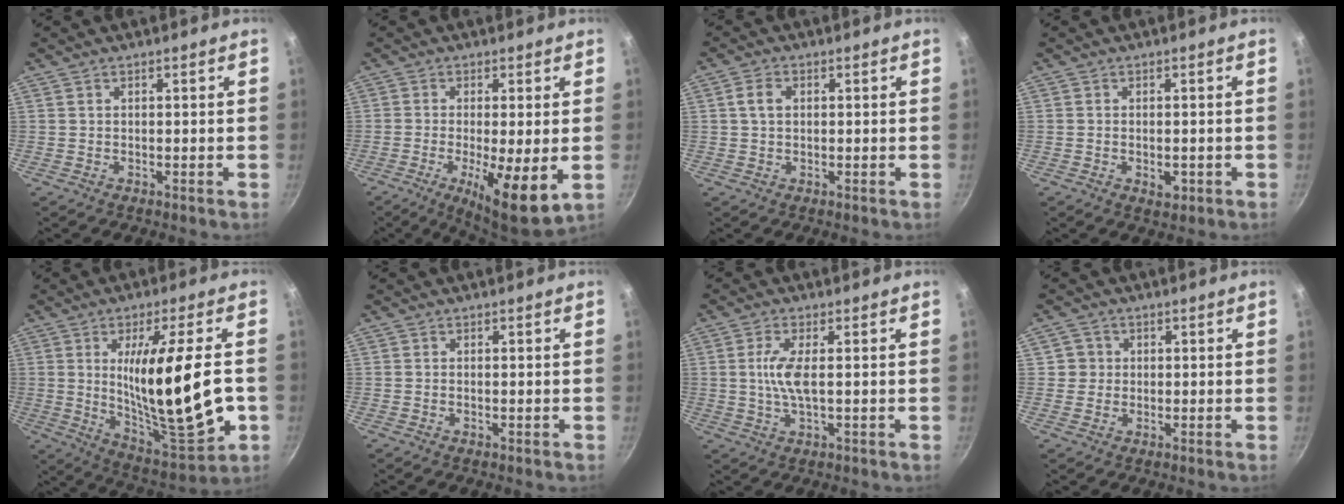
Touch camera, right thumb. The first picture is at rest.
{"total": 11.2, "force": [-2.4, 2.5, 10.7], "torque": [-0.178, -0.013, -0.033]}
{"total": 3.3, "force": [0.6, 2.4, 2.2], "torque": [-0.035, 0.007, 0.009]}
{"total": 2.9, "force": [-0.8, 1.7, 2.2], "torque": [-0.028, 0.000, -0.010]}
{"total": 22.6, "force": [-1.2, 5.7, 21.8], "torque": [-0.349, -0.017, -0.003]}
{"total": 0.5, "force": [-0.1, 0.1, 0.5], "torque": [-0.007, 0.001, -0.003]}
{"total": 5.7, "force": [0.5, 1.6, 5.4], "torque": [-0.123, 0.000, 0.009]}
{"total": 2.9, "force": [0.2, 2.9, 0.4], "torque": [0.014, 0.010, -0.001]}